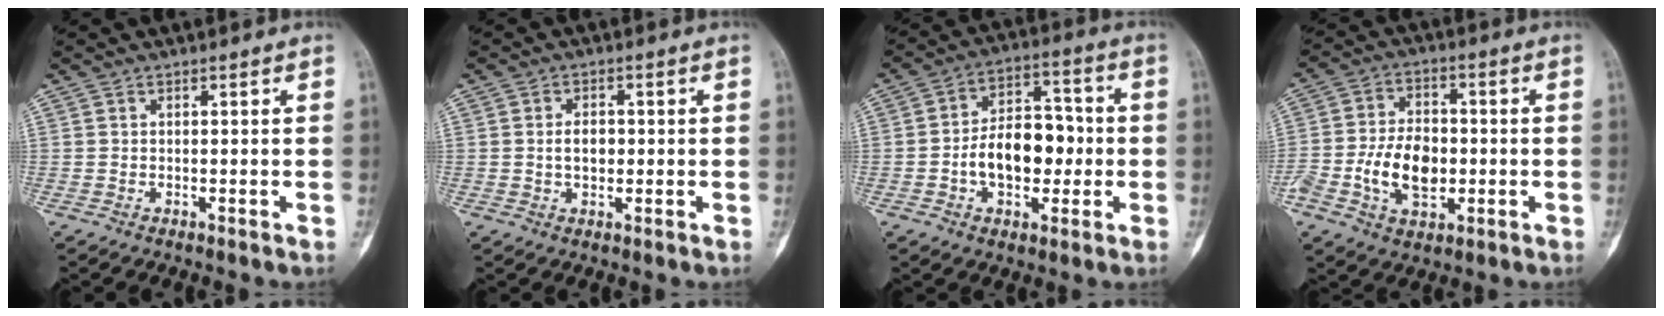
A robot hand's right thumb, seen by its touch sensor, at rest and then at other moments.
{"total": 4.2, "force": [0.0, 2.7, 3.2], "torque": [-0.046, 0.006, -0.001]}
{"total": 13.3, "force": [-1.8, 8.4, 10.2], "torque": [-0.133, 0.036, -0.033]}
{"total": 11.0, "force": [-2.0, 7.2, 8.1], "torque": [-0.131, 0.016, -0.035]}